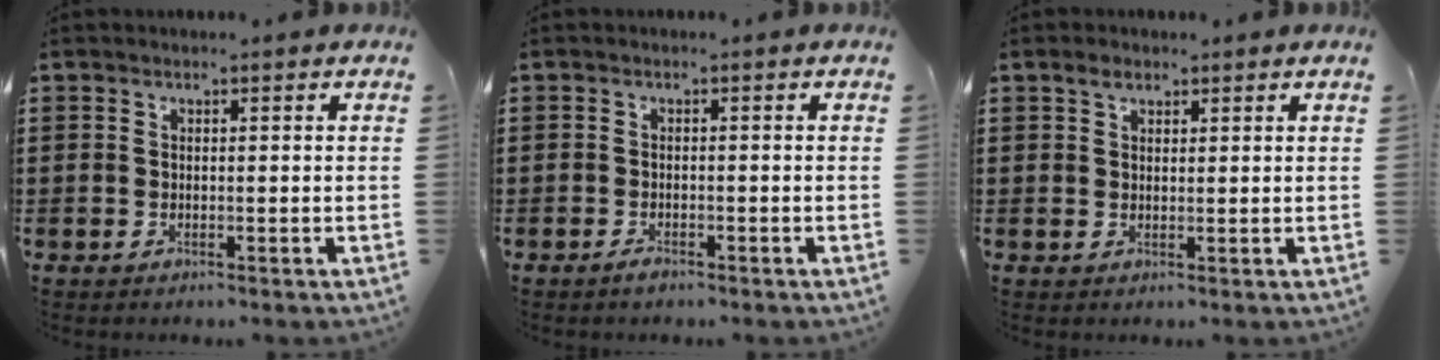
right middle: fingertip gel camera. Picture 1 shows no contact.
{"total": 1.2, "force": [-1.0, 0.3, 0.4], "torque": [-0.009, -0.007, -0.020]}
{"total": 1.8, "force": [1.4, 0.9, 0.8], "torque": [-0.010, 0.000, 0.024]}